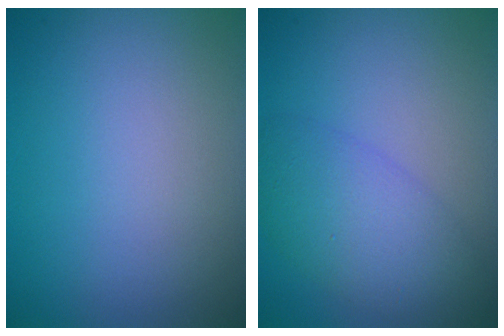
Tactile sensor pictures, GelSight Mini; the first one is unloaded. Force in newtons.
{"total": 4.6, "press": 4.6, "slide": 0.4}